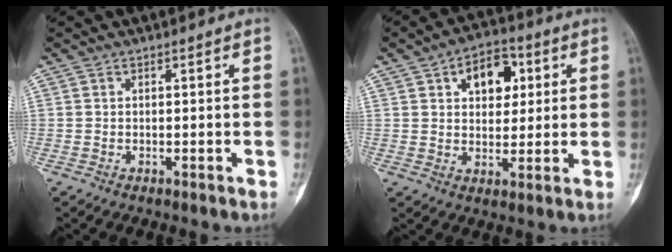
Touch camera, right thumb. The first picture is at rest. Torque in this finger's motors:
{"motor_torque": [-0.23, 0.35, 0.87, 0.40, 0.02]}